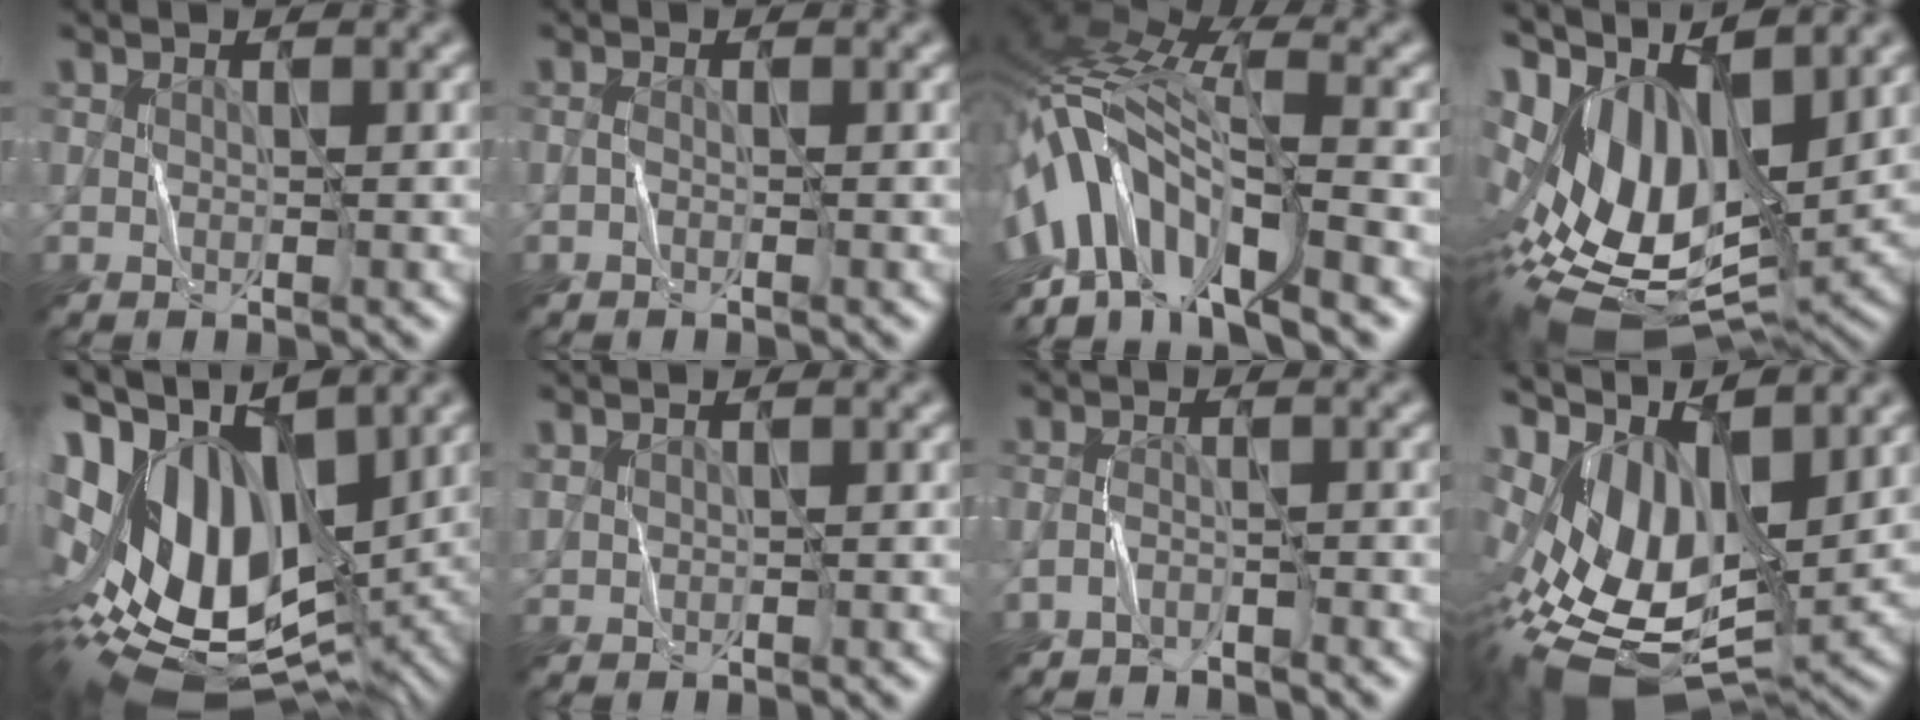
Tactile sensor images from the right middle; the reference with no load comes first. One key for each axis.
{"total": 0.6, "fx": -0.4, "fy": 0.1, "fz": 0.4, "tx": -0.011, "ty": 0.000, "tz": -0.009}
{"total": 11.8, "fx": -6.1, "fy": 4.7, "fz": 8.9, "tx": -0.159, "ty": 0.019, "tz": -0.117}
{"total": 13.8, "fx": 1.4, "fy": 6.9, "fz": 11.8, "tx": -0.227, "ty": 0.003, "tz": 0.033}
{"total": 18.1, "fx": 2.0, "fy": 10.4, "fz": 14.7, "tx": -0.255, "ty": 0.001, "tz": 0.068}
{"total": 0.8, "fx": 0.7, "fy": 0.2, "fz": 0.2, "tx": -0.009, "ty": 0.001, "tz": 0.018}
{"total": 1.8, "fx": -1.8, "fy": 0.1, "fz": 0.3, "tx": -0.007, "ty": -0.001, "tz": -0.039}
{"total": 12.5, "fx": 2.5, "fy": 6.4, "fz": 10.4, "tx": -0.209, "ty": -0.006, "tz": 0.059}